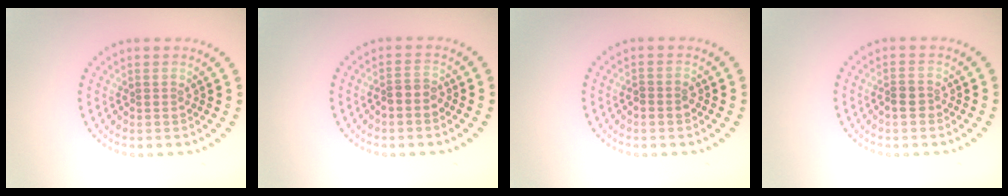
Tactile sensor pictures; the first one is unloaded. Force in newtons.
{"total": 1.7, "press": 1.5, "slide": 0.9}
{"total": 0.9, "press": 0.8, "slide": 0.4}
{"total": 1.5, "press": 1.4, "slide": 0.5}